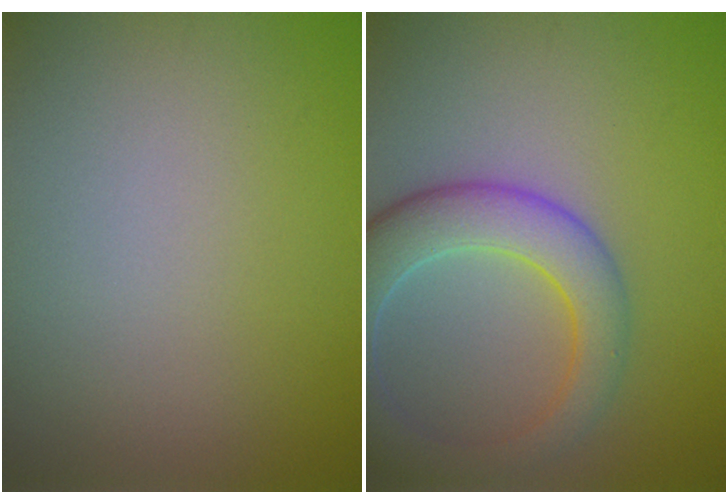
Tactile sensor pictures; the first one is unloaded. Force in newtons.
{"total": 6.5, "press": 6.4, "slide": 0.4}